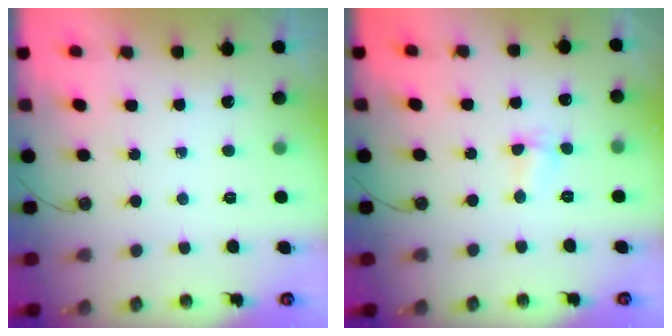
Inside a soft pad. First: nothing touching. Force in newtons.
{"total": 3.0, "press": 2.9, "slide": 0.5}